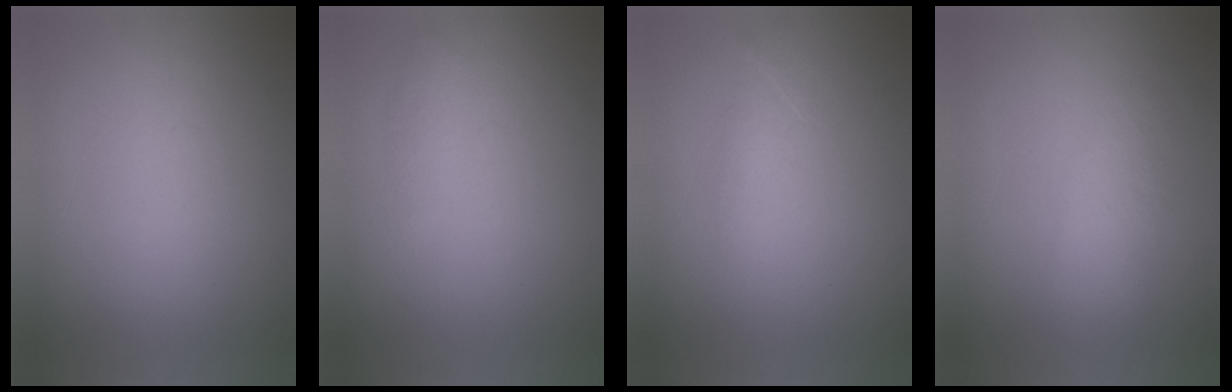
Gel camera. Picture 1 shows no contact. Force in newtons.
{"total": 1.4}
{"total": 1.8}
{"total": 2.9}